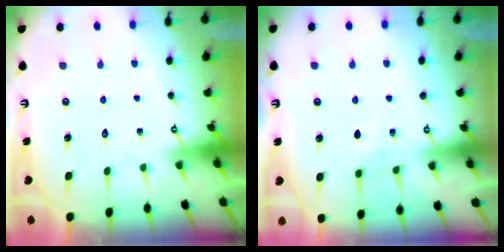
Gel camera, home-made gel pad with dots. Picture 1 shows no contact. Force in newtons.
{"total": 4.4, "press": 4.4, "slide": 0.5}